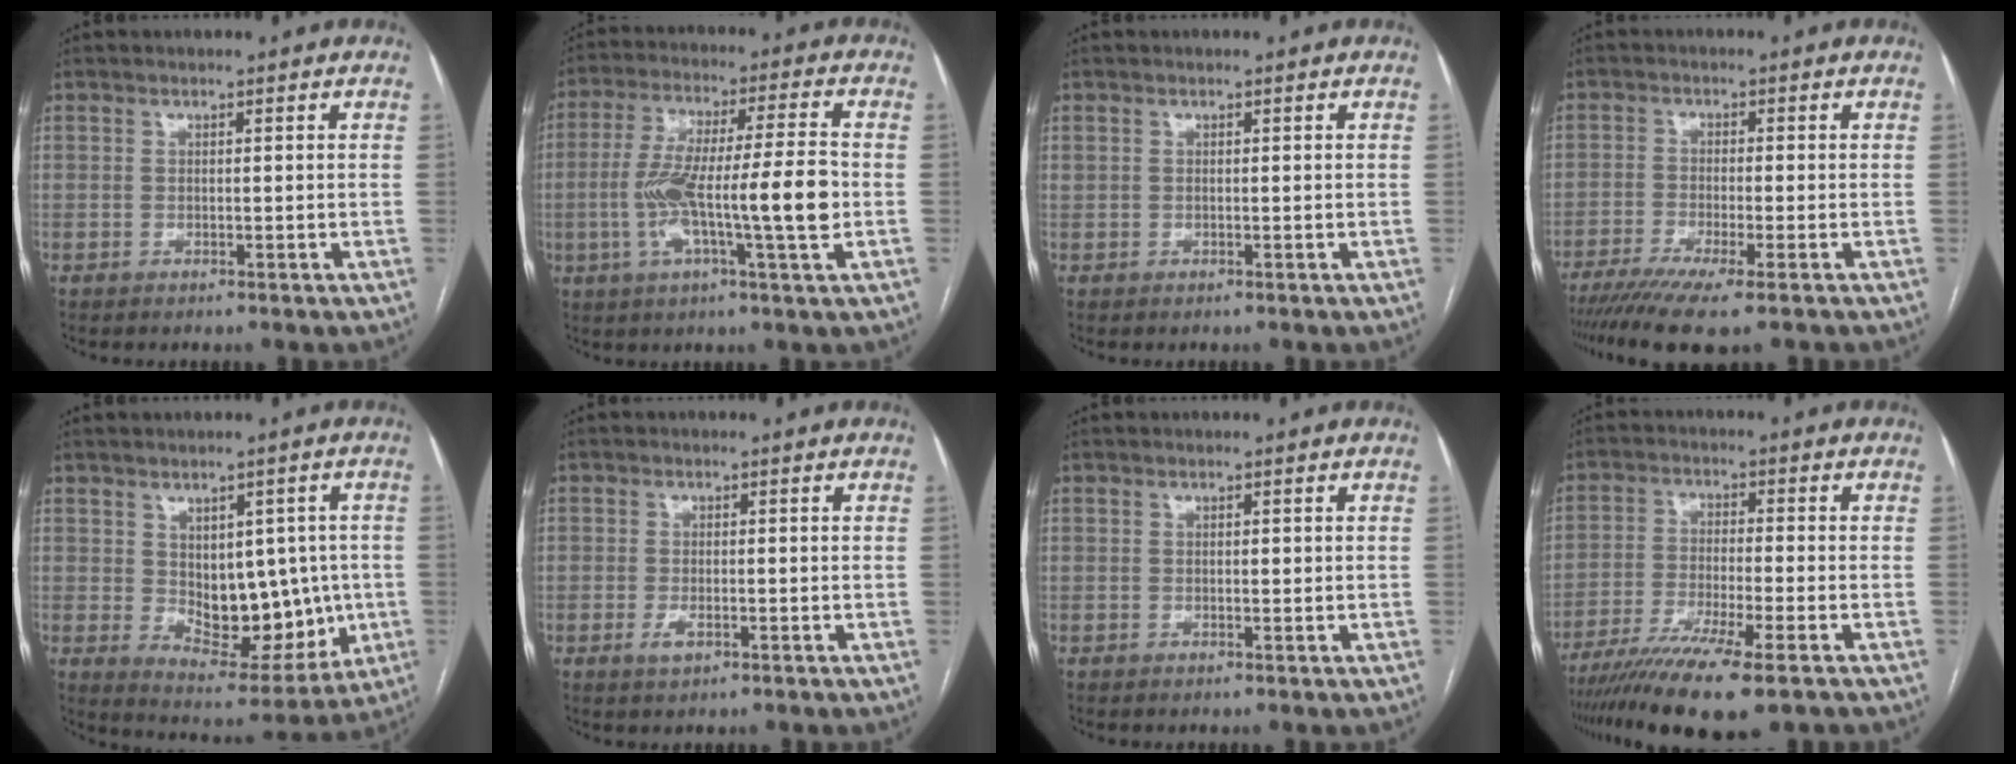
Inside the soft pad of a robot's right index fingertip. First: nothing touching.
{"total": 14.6, "force": [-2.5, 0.9, 14.4], "torque": [-0.259, 0.012, -0.045]}
{"total": 0.0}
{"total": 9.6, "force": [-7.1, 0.4, 6.5], "torque": [-0.104, -0.018, -0.115]}
{"total": 12.5, "force": [-0.2, 7.1, 10.4], "torque": [-0.133, 0.004, 0.024]}
{"total": 2.1, "force": [-0.9, 1.2, 1.5], "torque": [-0.028, 0.001, -0.012]}
{"total": 0.6, "force": [0.1, 0.3, 0.5], "torque": [-0.008, 0.001, 0.000]}
{"total": 13.0, "force": [-9.3, 0.6, 9.0], "torque": [-0.160, -0.030, -0.152]}